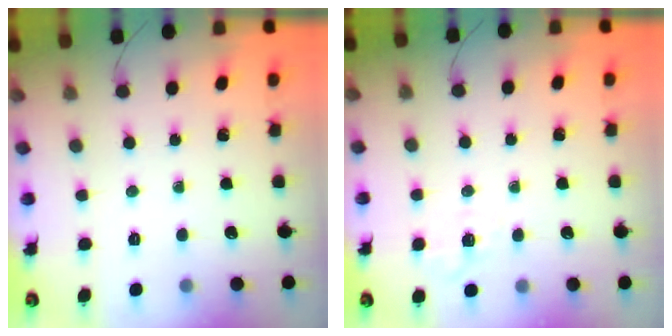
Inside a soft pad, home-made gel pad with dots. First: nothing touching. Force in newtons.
{"total": 2.4, "press": 1.7, "slide": 1.7}